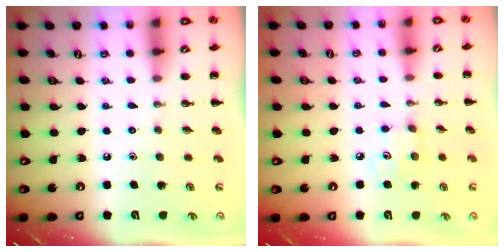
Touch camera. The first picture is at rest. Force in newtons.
{"total": 3.0, "press": 2.8, "slide": 0.9}